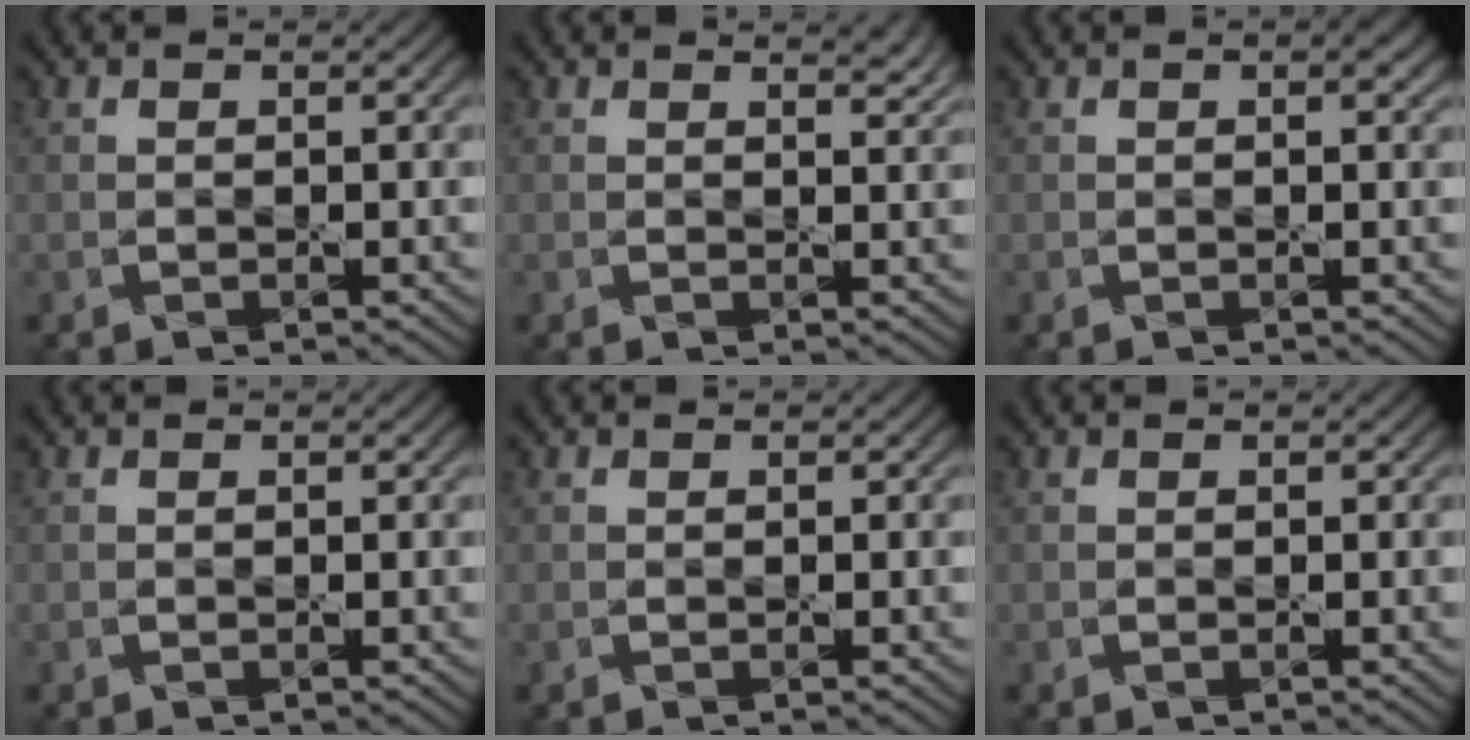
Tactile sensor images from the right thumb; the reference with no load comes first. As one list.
[{"total": 1.8, "force": [1.5, 0.3, 0.9], "torque": [-0.013, -0.008, 0.022]}, {"total": 1.1, "force": [0.5, 0.2, 0.9], "torque": [-0.012, -0.001, 0.008]}, {"total": 0.0}, {"total": 0.0}, {"total": 0.0}]